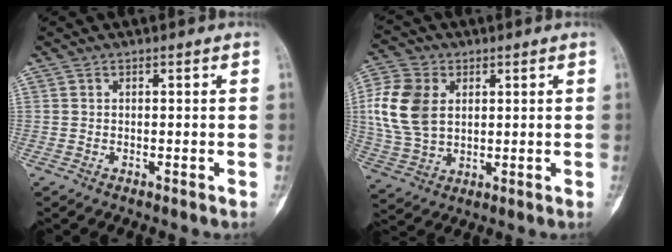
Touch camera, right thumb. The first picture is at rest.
{"total": 12.7, "force": [2.4, 9.0, 8.6], "torque": [-0.175, 0.001, 0.048]}